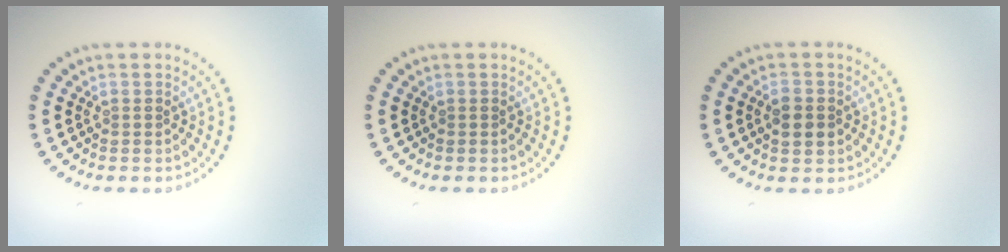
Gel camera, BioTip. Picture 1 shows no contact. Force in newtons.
{"total": 0.0}
{"total": 2.7, "press": 2.7, "slide": 0.1}